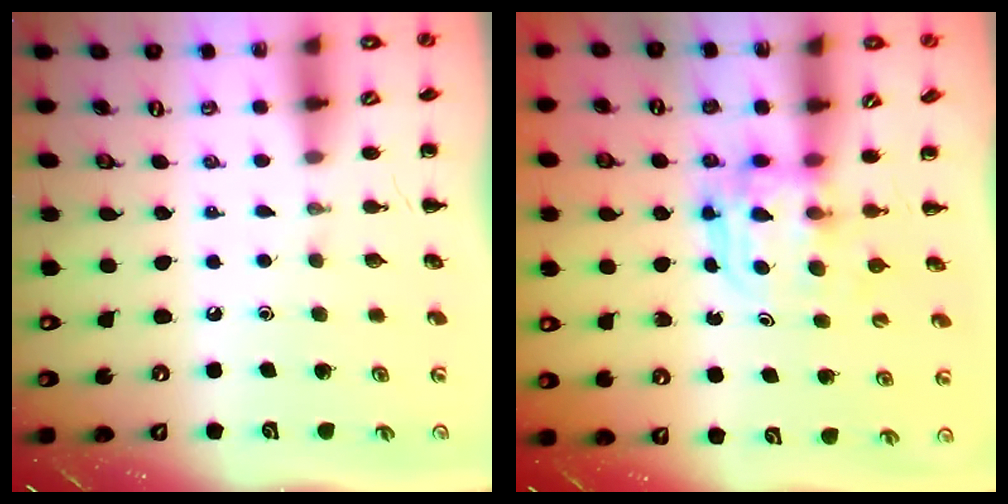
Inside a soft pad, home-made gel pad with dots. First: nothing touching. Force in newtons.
{"total": 3.8, "press": 3.8, "slide": 0.3}